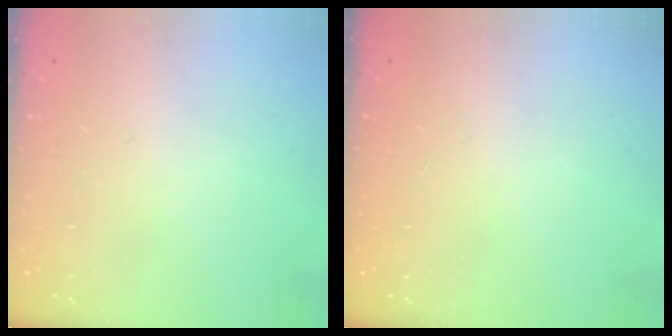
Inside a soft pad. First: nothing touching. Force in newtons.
{"total": 0.0}